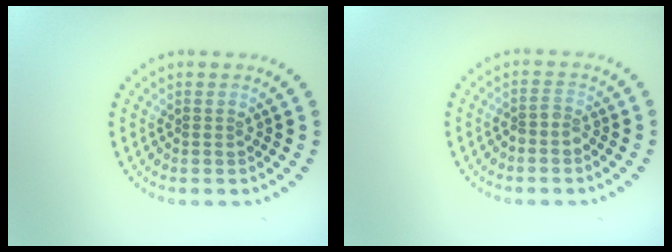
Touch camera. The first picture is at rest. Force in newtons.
{"total": 1.5, "press": 1.0, "slide": 1.0}